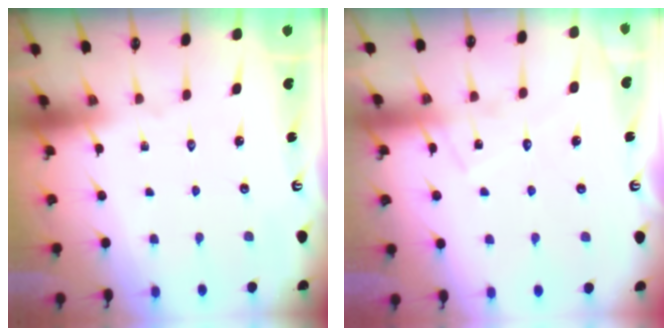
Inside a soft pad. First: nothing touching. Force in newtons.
{"total": 9.5, "press": 9.5, "slide": 0.6}